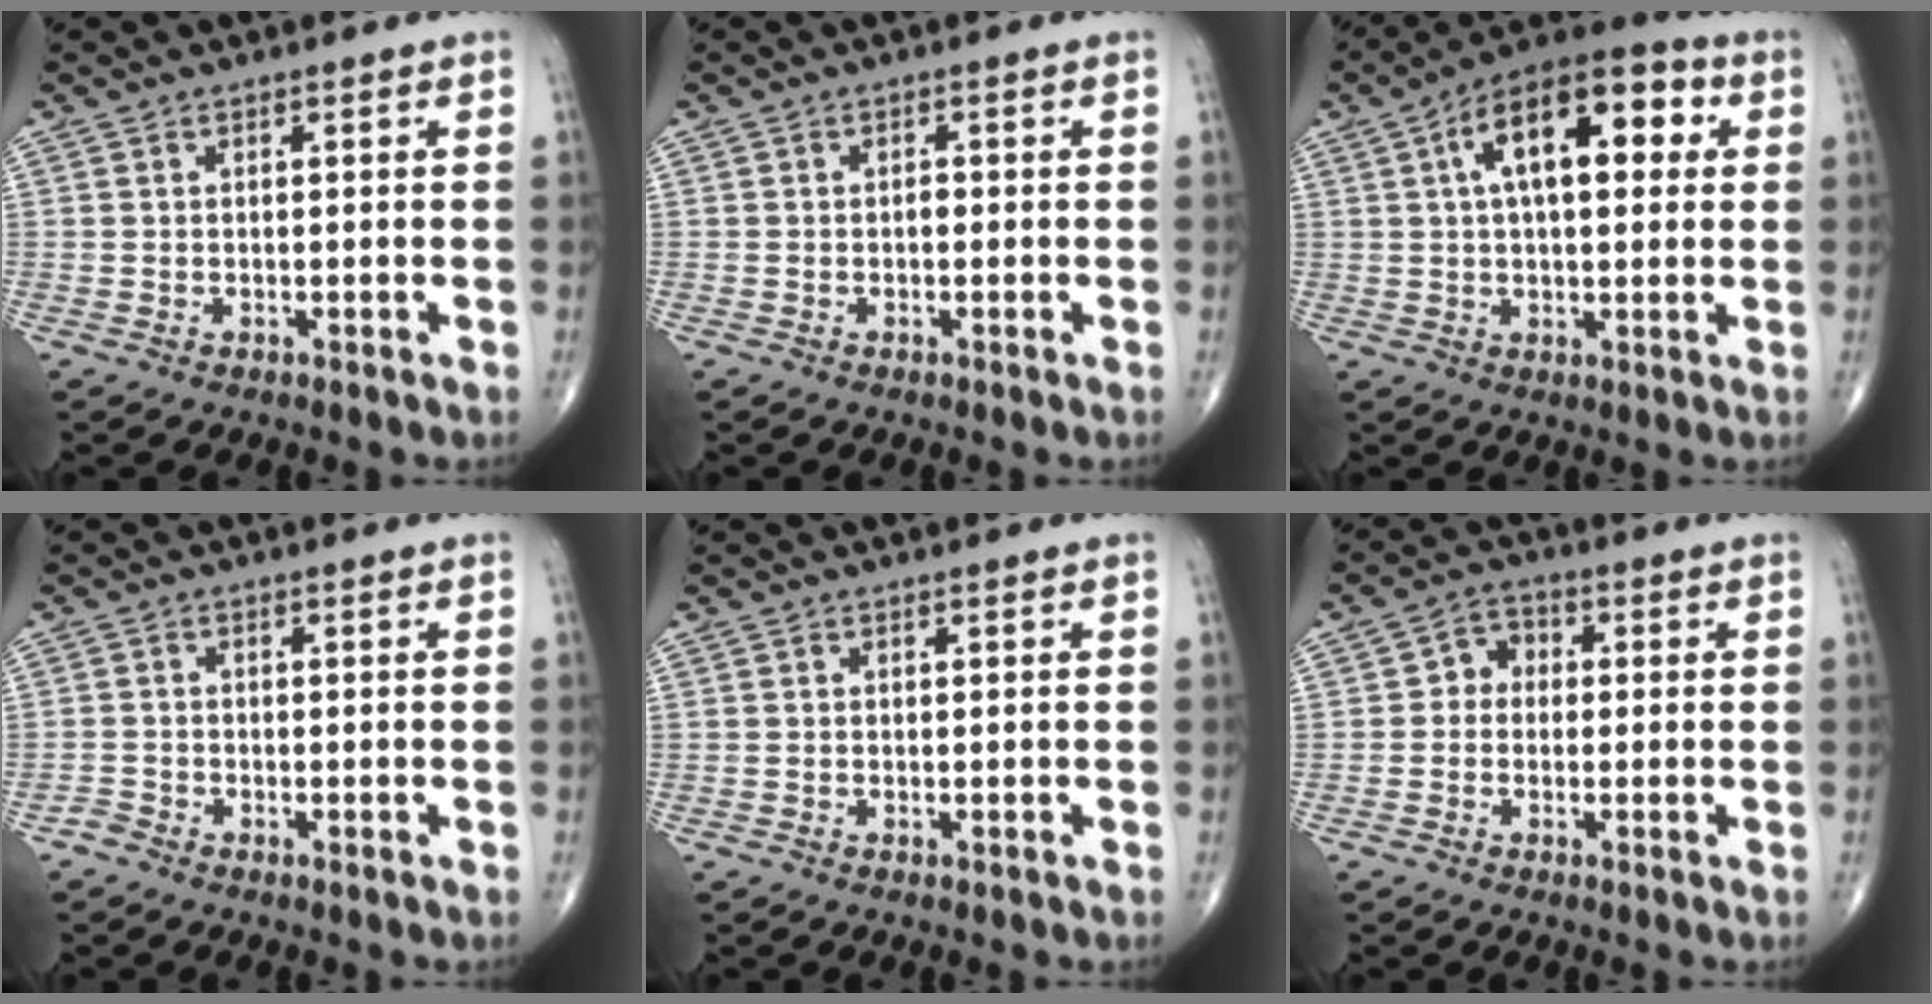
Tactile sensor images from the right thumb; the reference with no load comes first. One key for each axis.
{"total": 1.0, "fx": -0.2, "fy": 0.7, "fz": 0.7, "tx": -0.006, "ty": 0.003, "tz": -0.006}
{"total": 16.9, "fx": 4.4, "fy": 8.1, "fz": 14.1, "tx": -0.198, "ty": 0.028, "tz": 0.060}
{"total": 1.3, "fx": -1.2, "fy": 0.5, "fz": -0.1, "tx": 0.004, "ty": -0.002, "tz": -0.028}
{"total": 0.0}
{"total": 4.4, "fx": -0.2, "fy": 3.7, "fz": 2.2, "tx": -0.013, "ty": 0.019, "tz": -0.015}